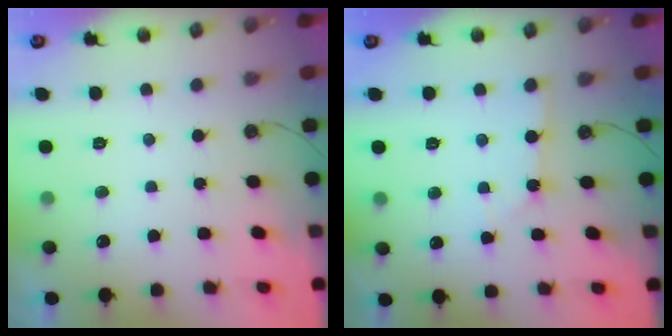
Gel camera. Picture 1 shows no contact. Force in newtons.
{"total": 1.9, "press": 1.9, "slide": 0.1}